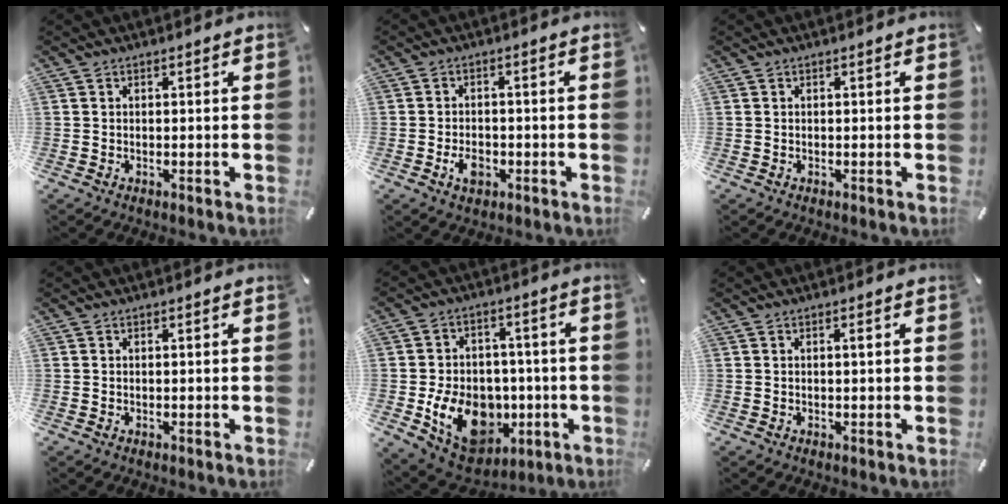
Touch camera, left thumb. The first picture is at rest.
{"total": 4.3, "force": [-1.8, 2.8, 2.8], "torque": [-0.060, 0.006, -0.033]}
{"total": 0.0}
{"total": 0.0}
{"total": 15.9, "force": [-4.3, 12.7, 8.6], "torque": [-0.139, 0.025, -0.059]}
{"total": 0.9, "force": [0.2, 0.1, 0.9], "torque": [-0.018, 0.000, 0.003]}